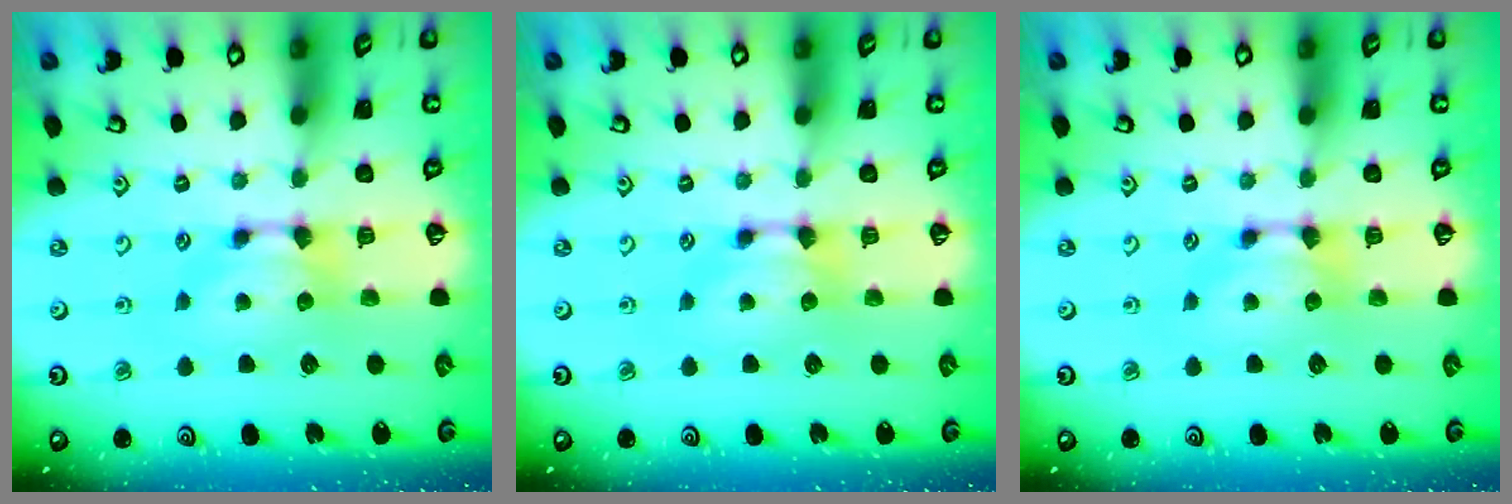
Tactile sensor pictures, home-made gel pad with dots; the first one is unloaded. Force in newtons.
{"total": 0.0}
{"total": 0.0}